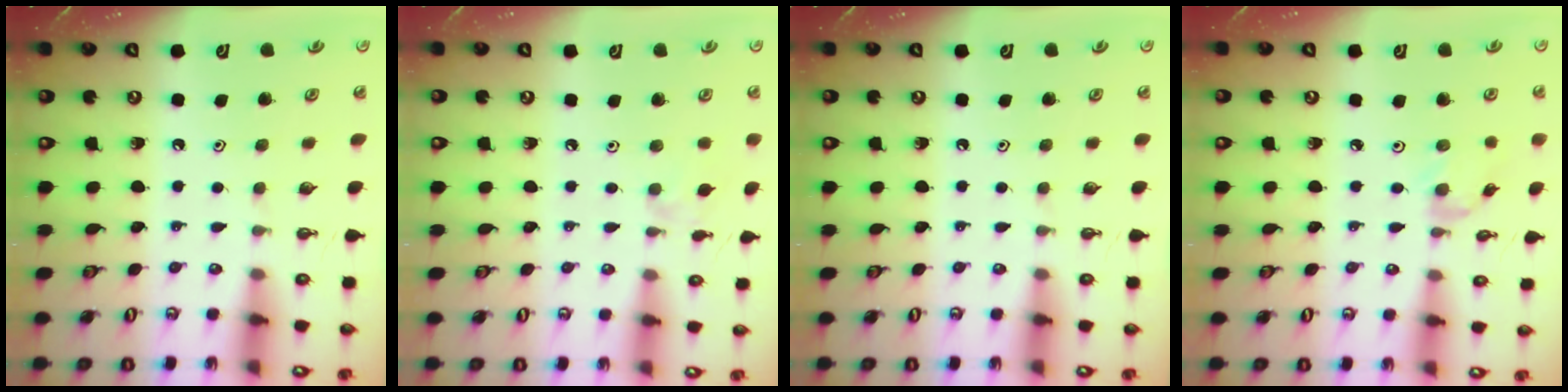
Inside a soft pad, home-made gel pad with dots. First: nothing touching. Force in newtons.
{"total": 2.4, "press": 2.4, "slide": 0.4}
{"total": 0.0}
{"total": 2.0, "press": 2.0, "slide": 0.3}